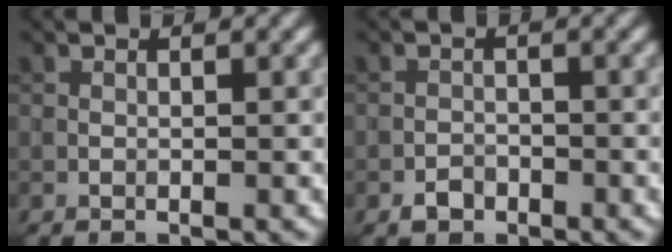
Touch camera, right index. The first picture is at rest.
{"total": 1.4, "force": [-1.0, 0.9, 0.4], "torque": [0.000, 0.003, -0.019]}